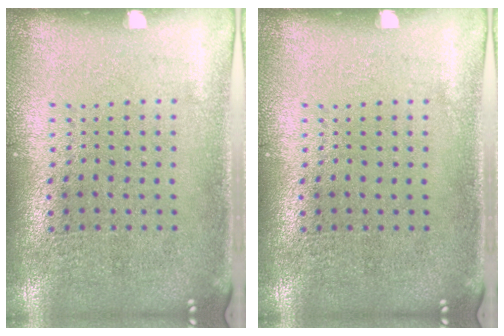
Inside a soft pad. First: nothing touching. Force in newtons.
{"total": 0.0}